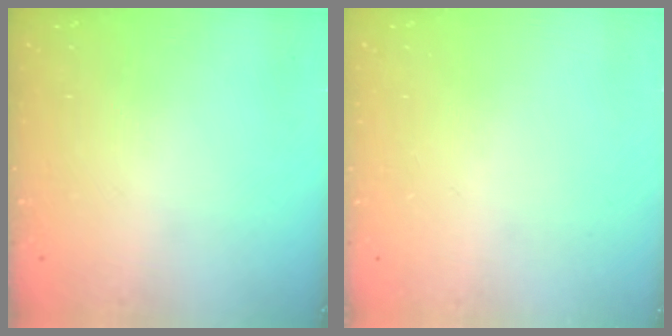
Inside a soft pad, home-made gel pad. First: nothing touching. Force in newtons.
{"total": 0.0}